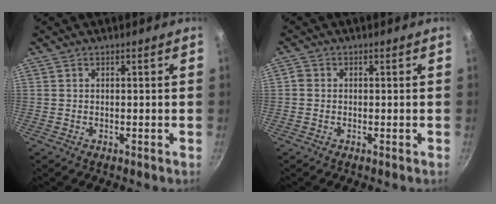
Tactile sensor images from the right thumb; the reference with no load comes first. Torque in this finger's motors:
{"motor_torque": [0.22, 0.02, 0.05, 0.23, 0.02]}